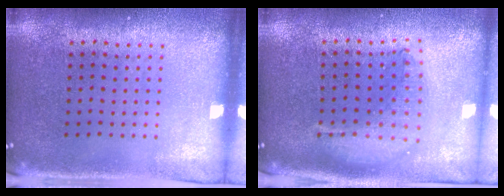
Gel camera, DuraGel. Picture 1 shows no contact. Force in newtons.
{"total": 1.8, "press": 1.5, "slide": 1.0}